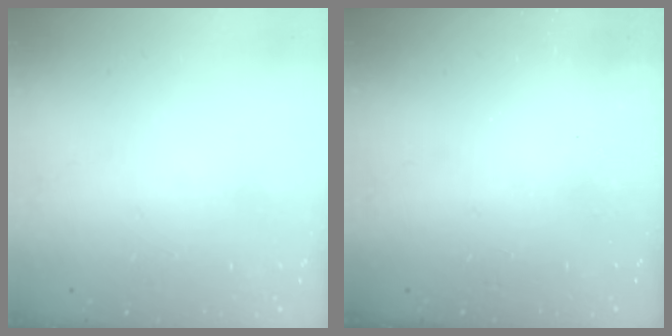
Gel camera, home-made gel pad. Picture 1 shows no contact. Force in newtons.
{"total": 2.3, "press": 2.2, "slide": 0.7}